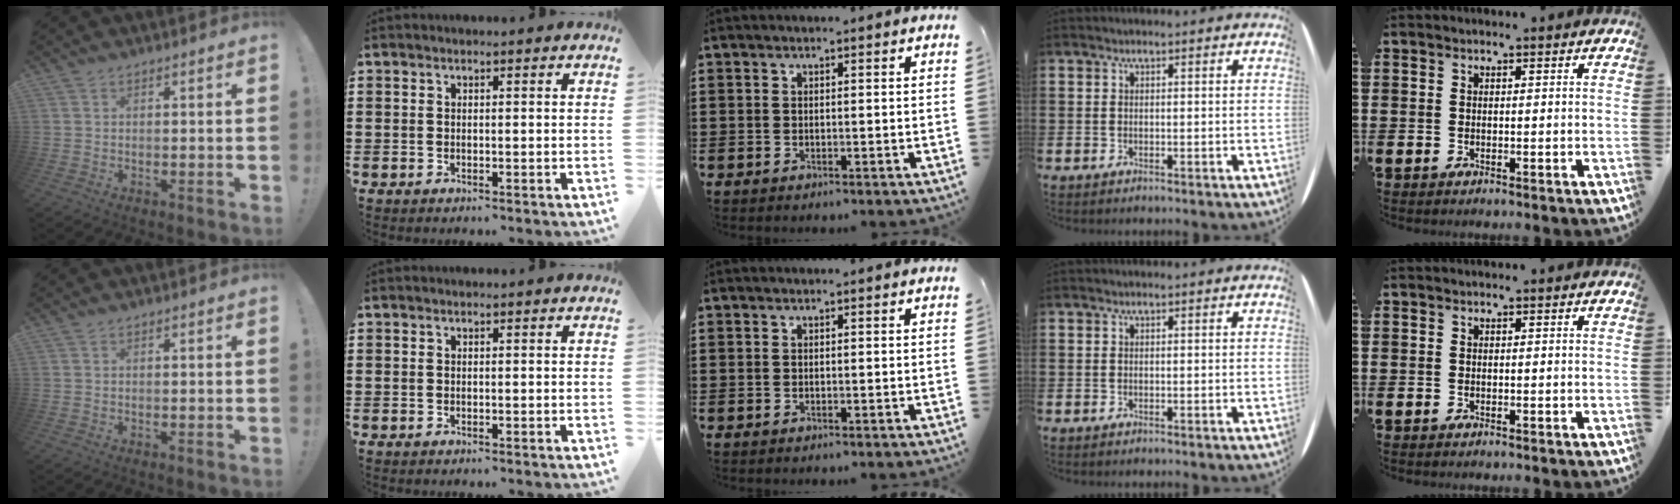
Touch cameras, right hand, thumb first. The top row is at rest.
{}